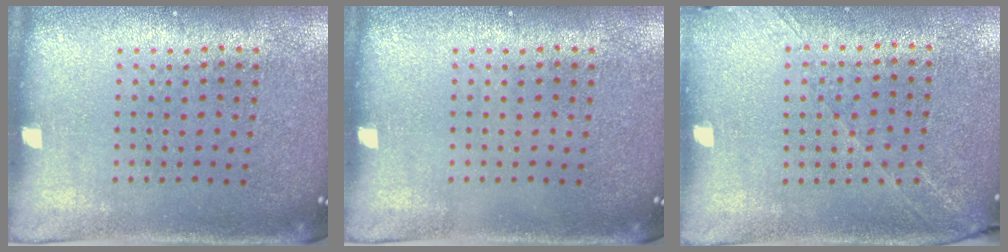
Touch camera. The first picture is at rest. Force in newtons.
{"total": 0.0}
{"total": 1.3, "press": 1.2, "slide": 0.4}